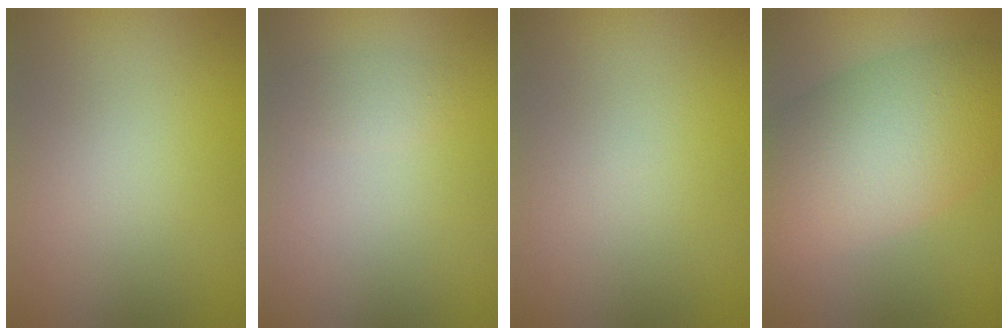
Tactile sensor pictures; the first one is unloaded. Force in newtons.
{"total": 1.2, "press": 1.2, "slide": 0.1}
{"total": 0.0}
{"total": 9.5, "press": 9.4, "slide": 0.6}